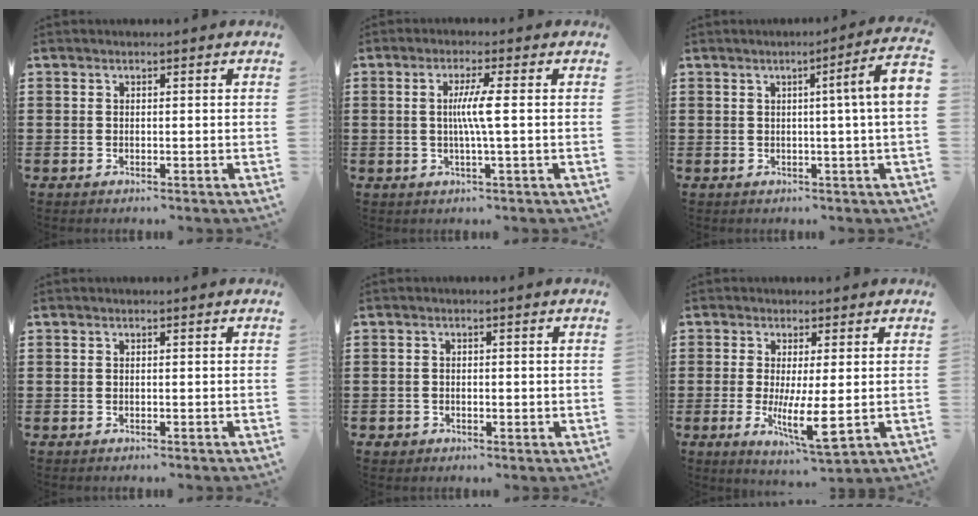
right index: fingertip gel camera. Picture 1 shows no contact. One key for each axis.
{"total": 4.6, "fx": 0.1, "fy": -0.4, "fz": 4.6, "tx": -0.085, "ty": -0.007, "tz": -0.003}
{"total": 5.5, "fx": 0.6, "fy": -0.9, "fz": 5.4, "tx": -0.090, "ty": -0.012, "tz": 0.003}
{"total": 0.0}
{"total": 1.1, "fx": -0.5, "fy": 1.0, "fz": 0.2, "tx": -0.008, "ty": 0.003, "tz": -0.013}
{"total": 6.9, "fx": -1.0, "fy": 1.7, "fz": 6.6, "tx": -0.120, "ty": -0.018, "tz": -0.016}